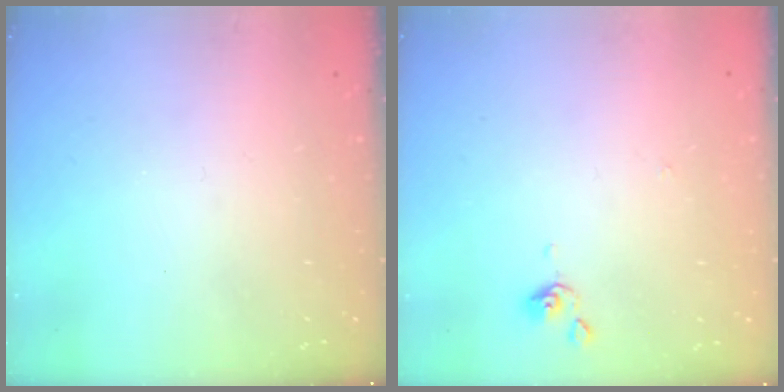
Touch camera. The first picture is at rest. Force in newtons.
{"total": 0.0}